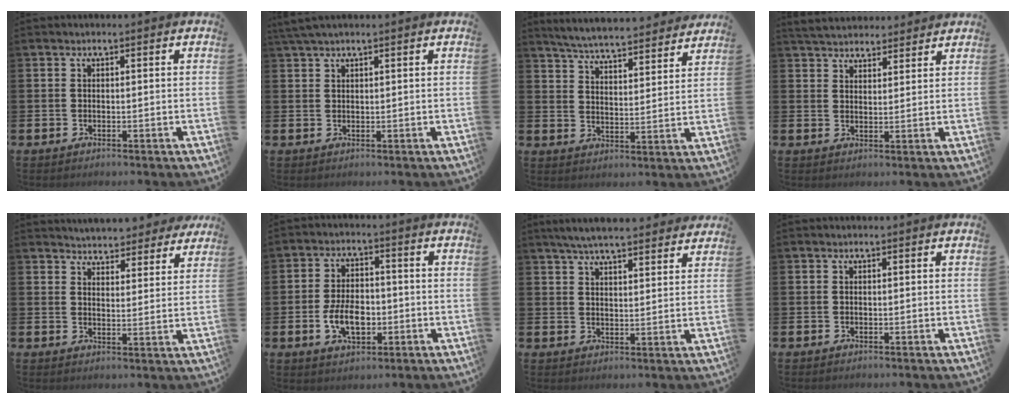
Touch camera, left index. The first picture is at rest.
{"total": 2.1, "force": [1.7, 0.2, 1.2], "torque": [-0.028, 0.005, 0.031]}
{"total": 5.9, "force": [5.8, 0.4, 0.9], "torque": [-0.033, -0.046, 0.101]}
{"total": 4.5, "force": [4.4, 1.0, 0.2], "torque": [-0.021, -0.018, 0.081]}
{"total": 5.1, "force": [5.0, 1.0, -0.4], "torque": [0.000, -0.041, 0.086]}
{"total": 6.0, "force": [-1.4, 3.6, 4.6], "torque": [-0.073, 0.003, -0.029]}
{"total": 5.6, "force": [5.4, 0.6, 1.6], "torque": [-0.039, -0.021, 0.096]}
{"total": 0.0}